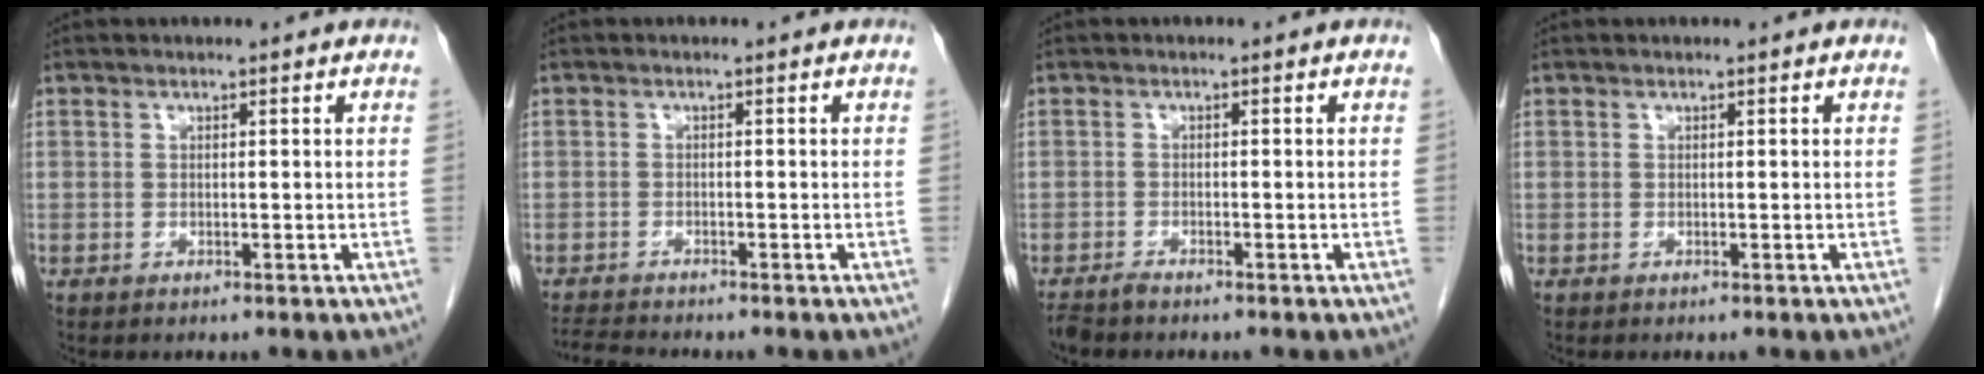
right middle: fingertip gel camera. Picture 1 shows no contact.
{"total": 3.5, "force": [-3.4, -0.4, 0.8], "torque": [-0.016, -0.018, -0.062]}
{"total": 1.6, "force": [-1.5, 0.1, 0.5], "torque": [-0.014, -0.005, -0.028]}
{"total": 0.0}